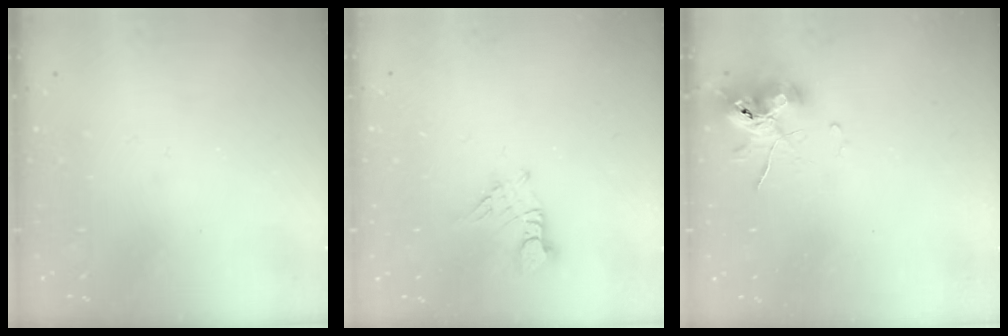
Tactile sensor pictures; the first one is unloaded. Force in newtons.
{"total": 2.9, "press": 2.9, "slide": 0.3}
{"total": 9.5, "press": 9.4, "slide": 0.9}